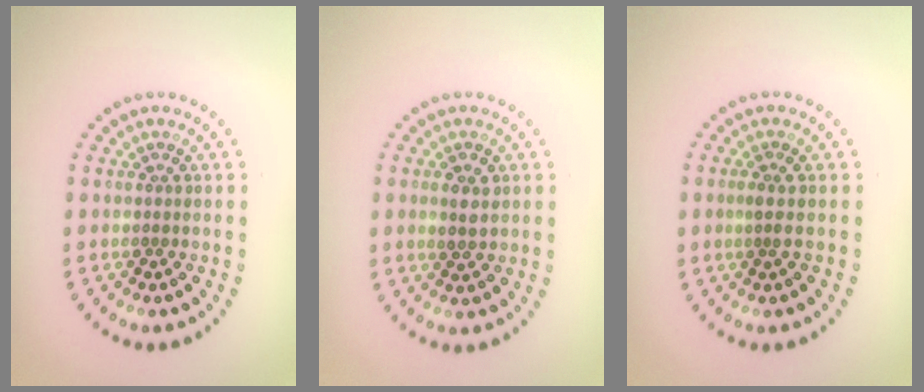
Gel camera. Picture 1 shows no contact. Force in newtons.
{"total": 1.7, "press": 1.7, "slide": 0.3}
{"total": 0.9, "press": 0.6, "slide": 0.7}